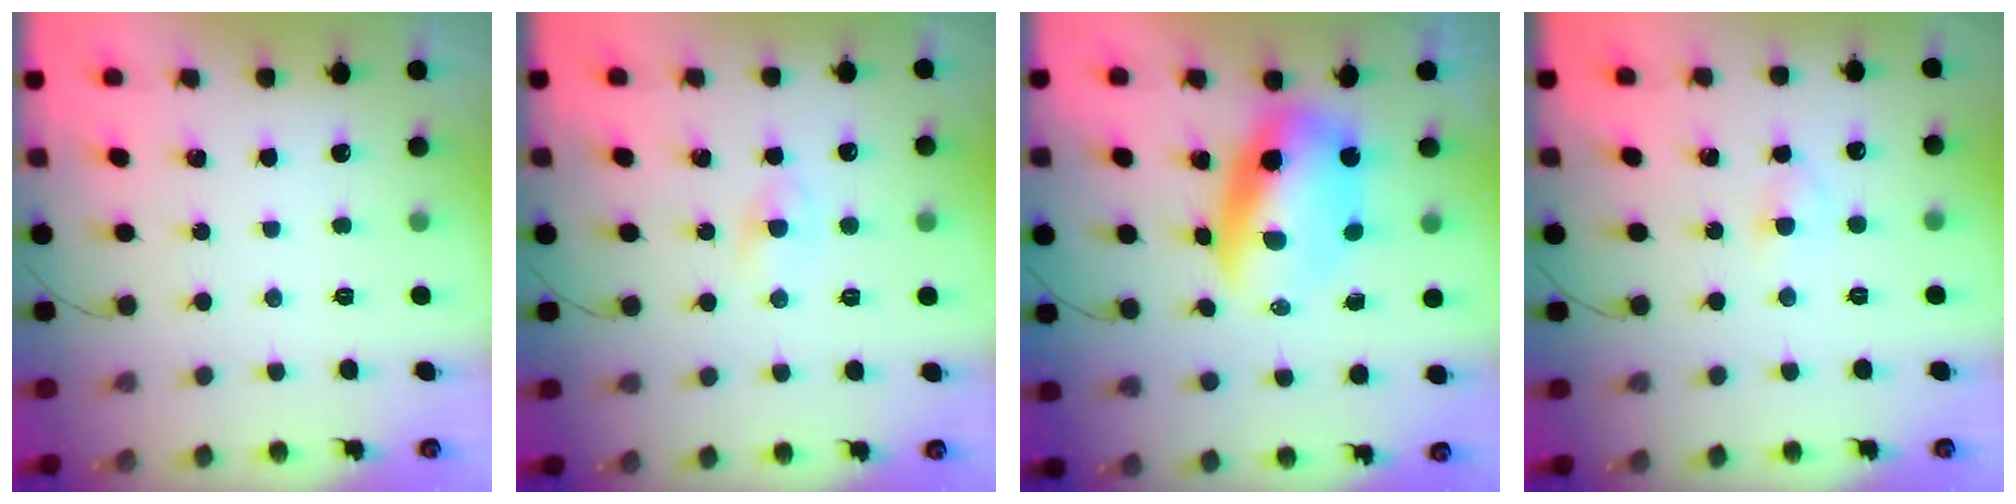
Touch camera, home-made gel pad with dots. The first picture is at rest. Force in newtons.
{"total": 2.3, "press": 2.1, "slide": 0.9}
{"total": 9.6, "press": 9.3, "slide": 2.4}
{"total": 2.5, "press": 2.3, "slide": 1.0}